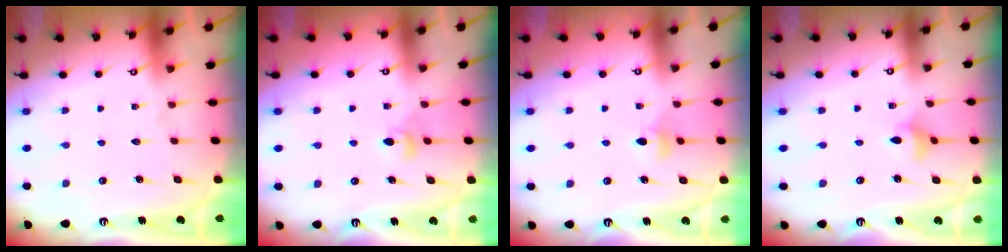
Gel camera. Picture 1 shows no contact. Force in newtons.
{"total": 4.6, "press": 4.5, "slide": 0.4}
{"total": 6.0, "press": 5.9, "slide": 0.8}
{"total": 3.0, "press": 3.0, "slide": 0.2}